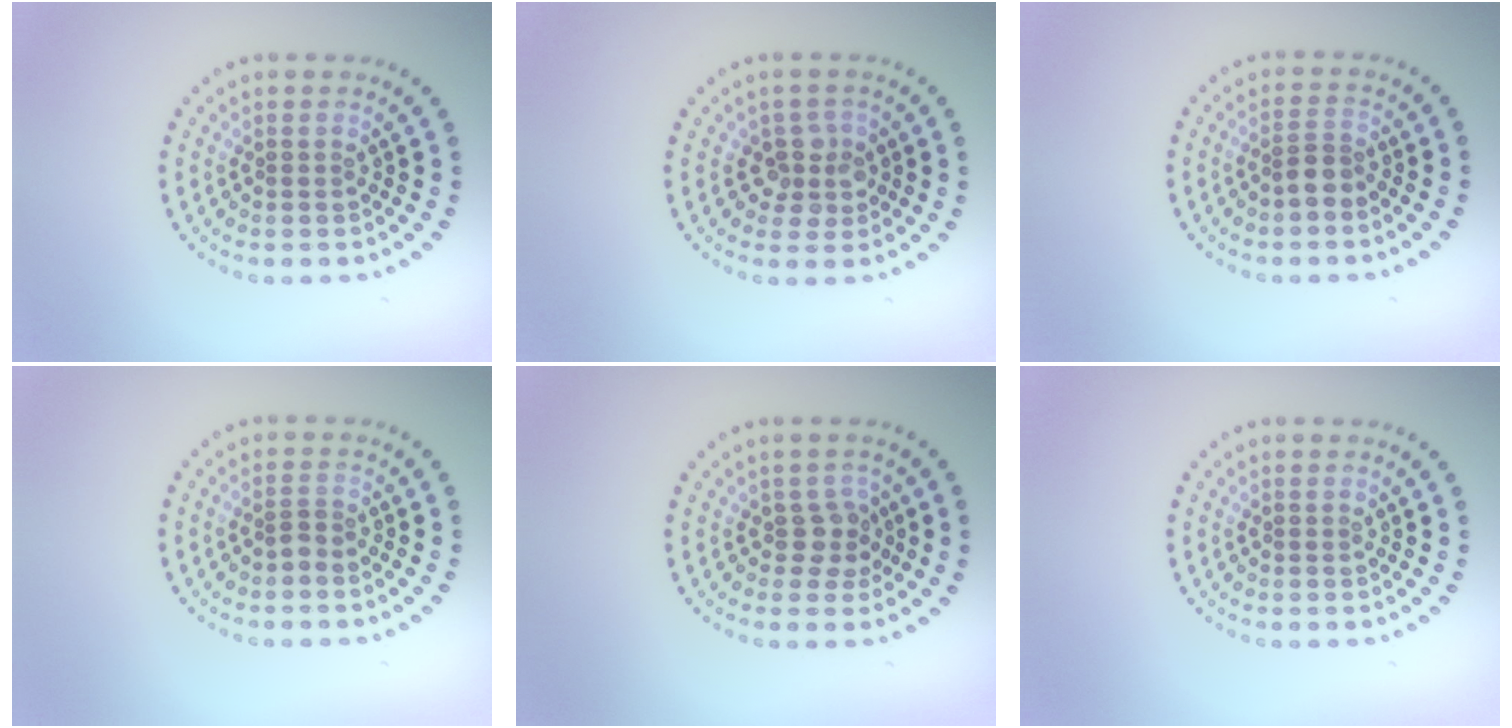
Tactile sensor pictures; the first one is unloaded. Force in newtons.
{"total": 2.6, "press": 2.2, "slide": 1.3}
{"total": 1.9, "press": 1.6, "slide": 1.1}
{"total": 1.0, "press": 0.6, "slide": 0.8}
{"total": 2.0, "press": 1.7, "slide": 1.1}
{"total": 0.0}